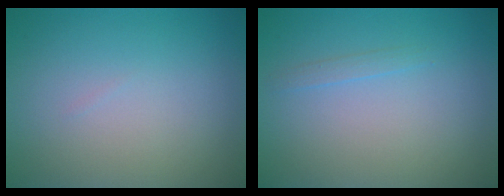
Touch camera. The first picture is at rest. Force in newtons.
{"total": 0.7, "press": 0.7, "slide": 0.0}